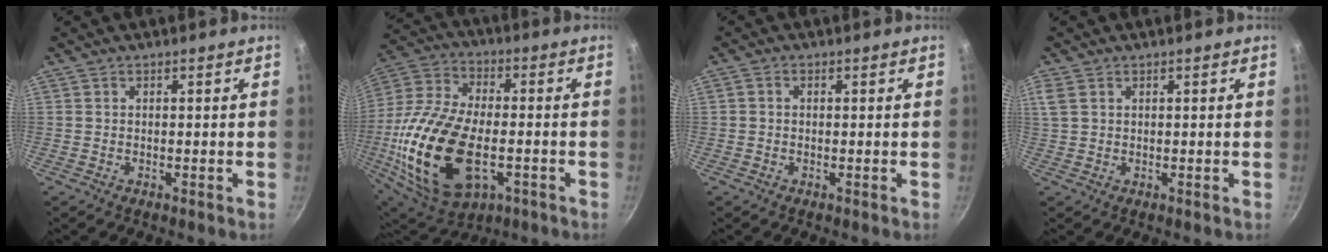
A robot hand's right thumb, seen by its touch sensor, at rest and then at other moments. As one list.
[{"total": 25.3, "force": [-5.7, 13.8, 20.4], "torque": [-0.413, 0.011, -0.099]}, {"total": 1.0, "force": [0.0, 0.8, 0.5], "torque": [-0.011, 0.005, -0.001]}, {"total": 2.8, "force": [1.2, 1.7, 1.8], "torque": [-0.040, 0.005, 0.029]}]